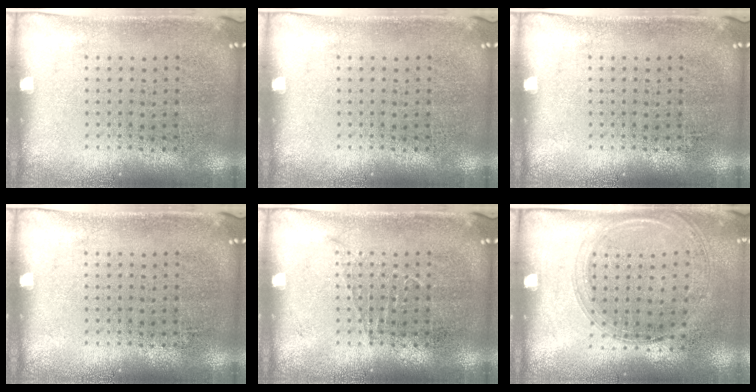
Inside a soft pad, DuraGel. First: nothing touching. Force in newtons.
{"total": 0.0}
{"total": 0.0}
{"total": 0.0}
{"total": 0.5, "press": 0.5, "slide": 0.1}
{"total": 1.4, "press": 1.3, "slide": 0.5}